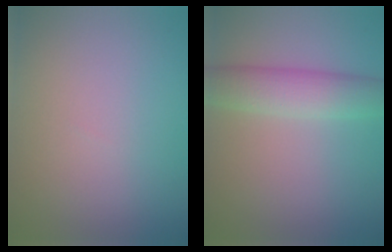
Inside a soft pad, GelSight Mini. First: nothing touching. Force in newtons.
{"total": 4.6, "press": 4.6, "slide": 0.1}